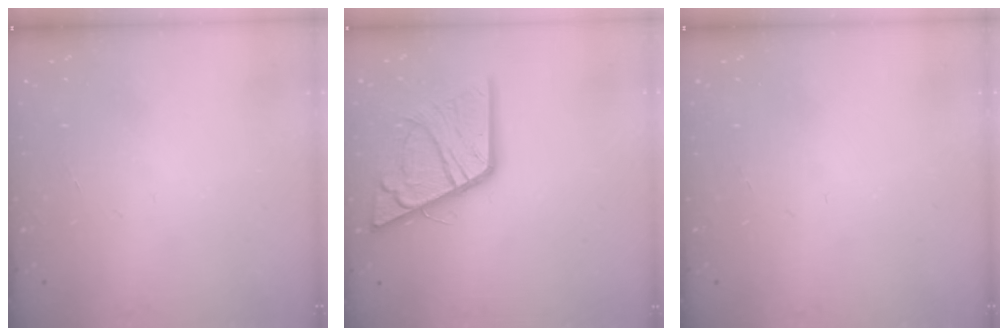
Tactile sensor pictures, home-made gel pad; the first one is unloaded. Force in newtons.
{"total": 18.3, "press": 18.2, "slide": 2.0}
{"total": 0.0}